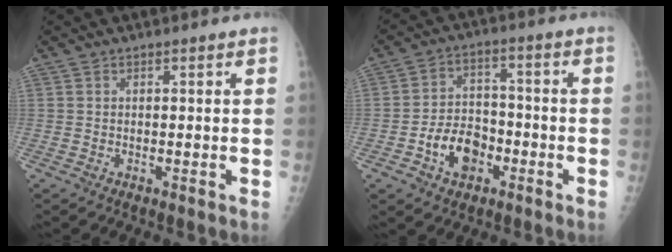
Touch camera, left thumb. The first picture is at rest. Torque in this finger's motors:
{"motor_torque": [0.08, 0.19, 0.18, -0.11, 0.17]}